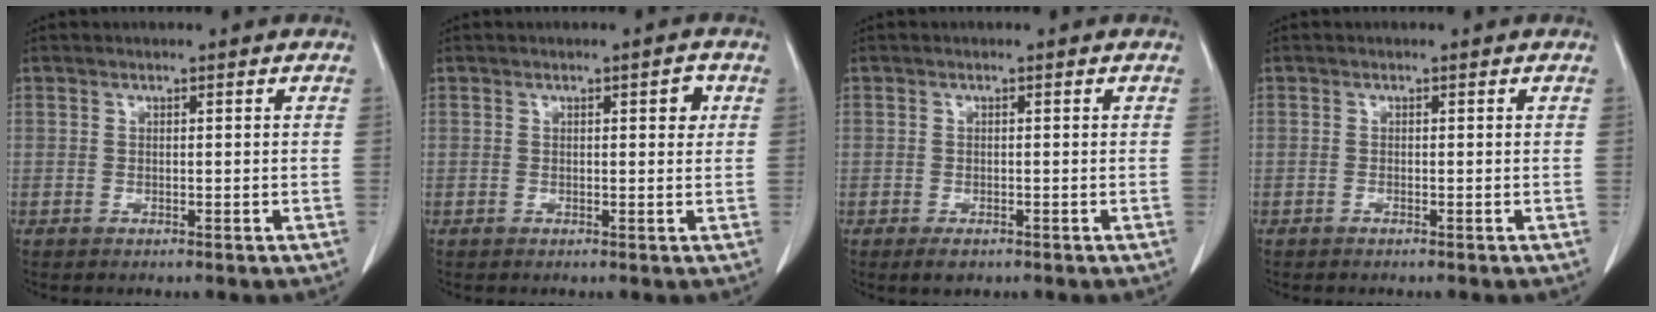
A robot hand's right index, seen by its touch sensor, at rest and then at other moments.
{"total": 1.9, "force": [0.6, 0.7, 1.7], "torque": [-0.019, 0.002, 0.007]}
{"total": 1.9, "force": [-1.1, 1.1, 1.0], "torque": [-0.016, -0.001, -0.012]}
{"total": 0.0}